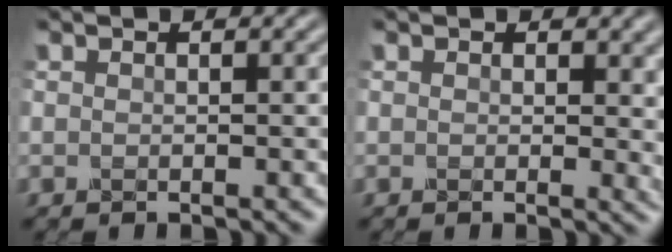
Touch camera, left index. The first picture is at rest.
{"total": 3.5, "force": [0.2, 2.2, 2.7], "torque": [-0.020, 0.004, -0.002]}